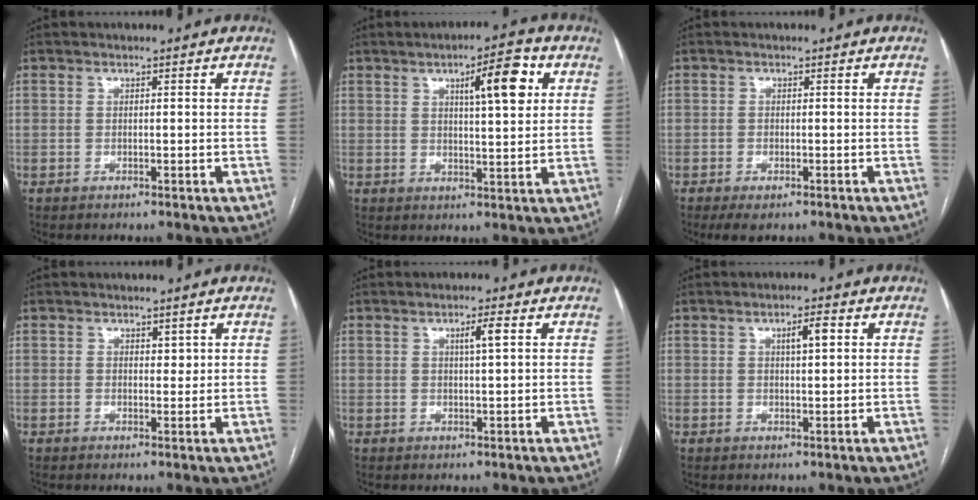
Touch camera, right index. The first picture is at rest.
{"total": 8.4, "force": [3.2, 1.6, 7.6], "torque": [-0.116, 0.009, 0.048]}
{"total": 2.9, "force": [-1.8, 1.0, 2.0], "torque": [-0.034, -0.005, -0.022]}
{"total": 1.4, "force": [0.8, 0.8, 0.9], "torque": [-0.010, -0.003, 0.012]}
{"total": 2.7, "force": [0.9, 0.0, 2.5], "torque": [-0.044, 0.001, 0.015]}
{"total": 3.2, "force": [1.1, 0.6, 2.9], "torque": [-0.047, 0.003, 0.017]}